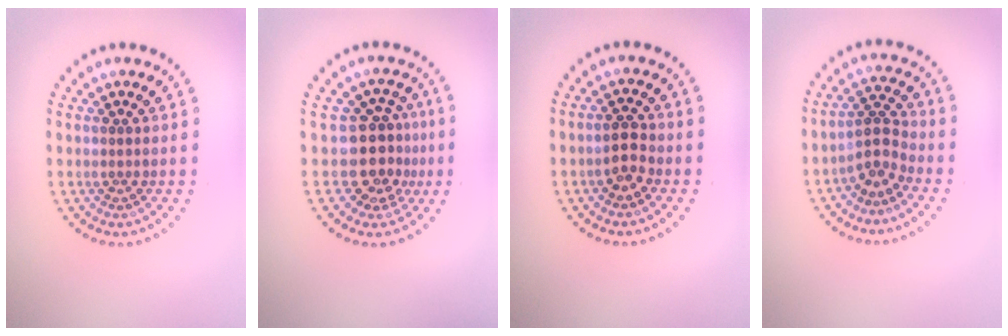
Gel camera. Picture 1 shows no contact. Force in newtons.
{"total": 3.8, "press": 3.0, "slide": 2.3}
{"total": 2.2, "press": 2.2, "slide": 0.5}
{"total": 2.8, "press": 2.0, "slide": 1.9}